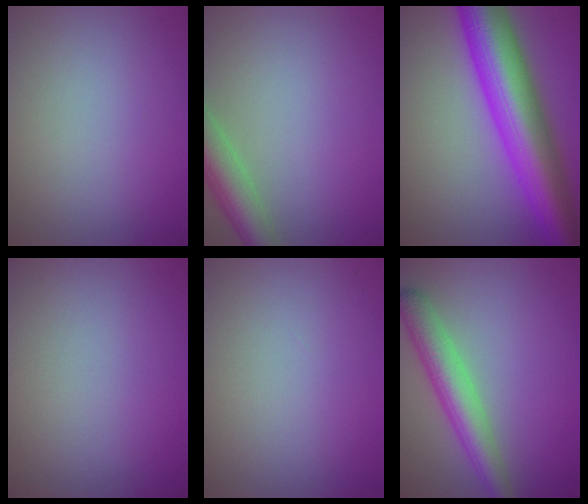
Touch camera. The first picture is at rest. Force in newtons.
{"total": 4.8, "press": 4.8, "slide": 0.2}
{"total": 11.7, "press": 11.7, "slide": 0.2}
{"total": 0.0}
{"total": 0.0}
{"total": 4.6, "press": 4.6, "slide": 0.1}